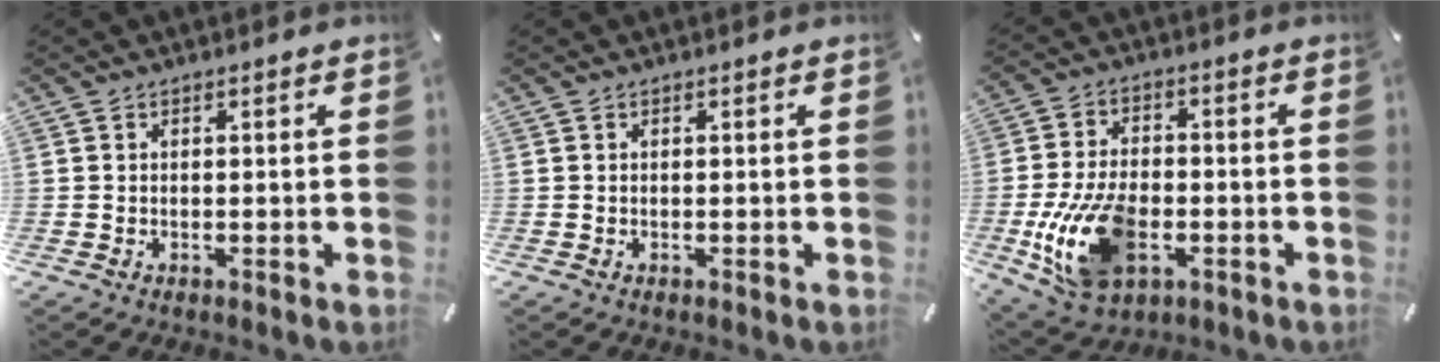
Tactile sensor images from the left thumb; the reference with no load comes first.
{"total": 0.0}
{"total": 15.6, "force": [-4.3, 9.8, 11.4], "torque": [-0.239, 0.001, -0.074]}